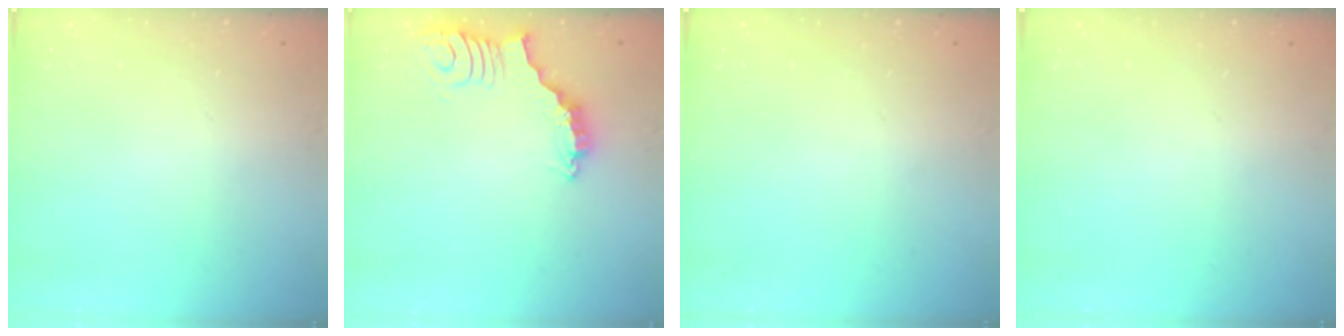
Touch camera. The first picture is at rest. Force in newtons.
{"total": 4.9, "press": 4.9, "slide": 0.5}
{"total": 0.0}
{"total": 0.0}